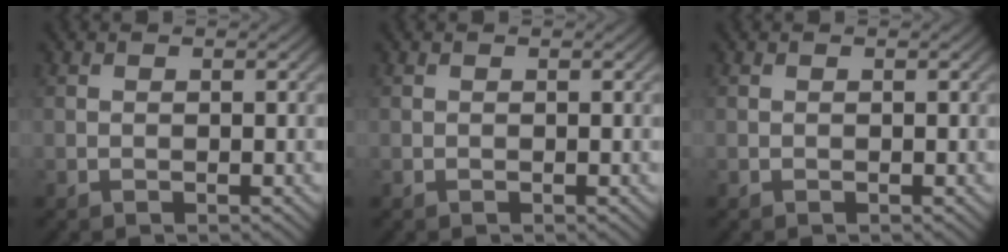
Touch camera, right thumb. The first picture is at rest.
{"total": 0.0}
{"total": 0.0}